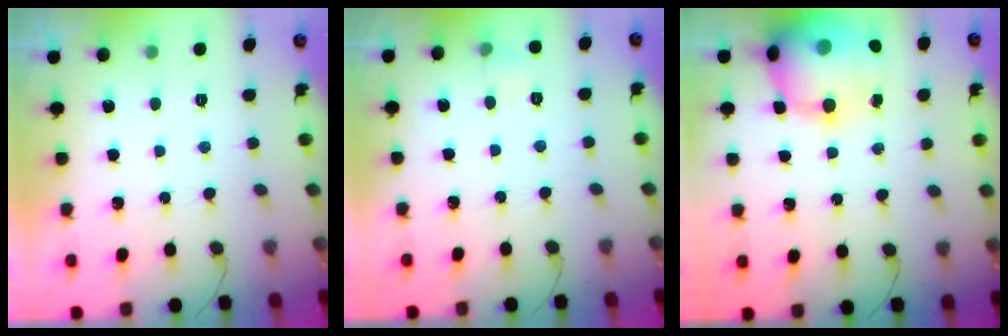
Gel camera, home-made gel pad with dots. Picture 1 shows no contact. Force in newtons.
{"total": 3.3, "press": 3.0, "slide": 1.3}
{"total": 20.2, "press": 18.3, "slide": 8.7}